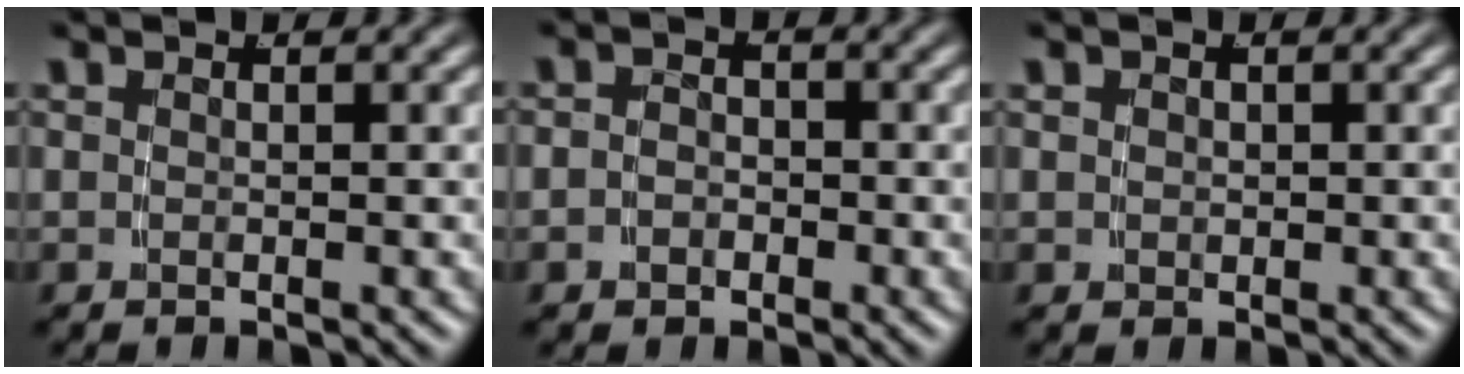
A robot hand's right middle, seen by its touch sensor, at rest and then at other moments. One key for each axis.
{"total": 2.0, "fx": -1.0, "fy": 1.6, "fz": 0.4, "tx": -0.008, "ty": -0.011, "tz": -0.018}
{"total": 1.2, "fx": 0.2, "fy": 1.1, "fz": 0.3, "tx": -0.012, "ty": -0.010, "tz": 0.010}